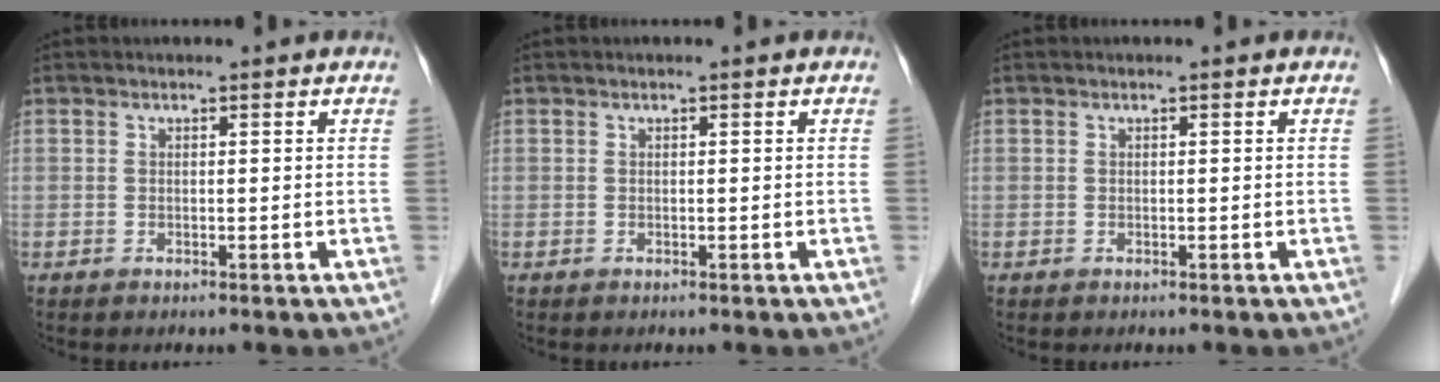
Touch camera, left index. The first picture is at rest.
{"total": 0.0}
{"total": 0.0}